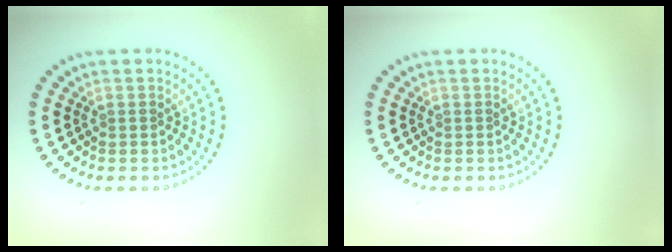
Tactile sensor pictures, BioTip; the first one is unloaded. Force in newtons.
{"total": 0.0}